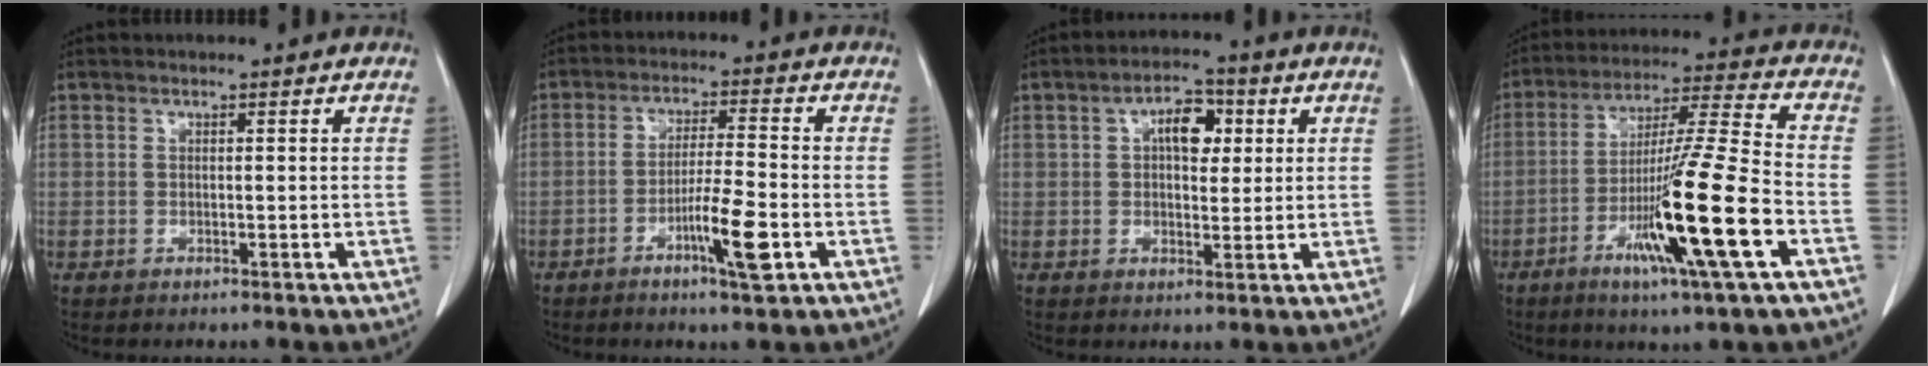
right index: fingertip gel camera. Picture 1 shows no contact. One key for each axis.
{"total": 7.3, "fx": -3.2, "fy": 0.2, "fz": 6.6, "tx": -0.120, "ty": -0.007, "tz": -0.054}
{"total": 6.1, "fx": 1.7, "fy": 3.2, "fz": 4.9, "tx": -0.081, "ty": 0.017, "tz": 0.026}
{"total": 17.3, "fx": -6.2, "fy": -0.7, "fz": 16.1, "tx": -0.294, "ty": -0.020, "tz": -0.111}